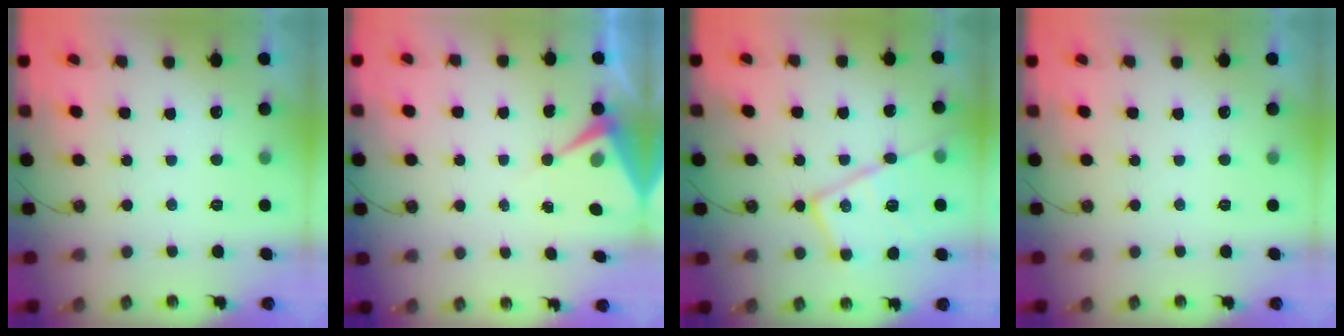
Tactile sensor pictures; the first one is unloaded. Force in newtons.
{"total": 6.6, "press": 6.6, "slide": 0.4}
{"total": 17.3, "press": 17.2, "slide": 1.4}
{"total": 0.0}